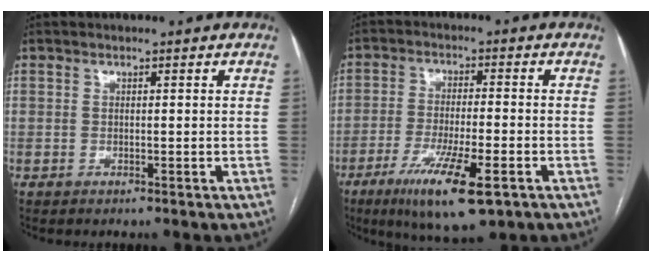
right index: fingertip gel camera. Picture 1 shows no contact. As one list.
[{"total": 12.5, "force": [-6.8, 1.9, 10.3], "torque": [-0.182, -0.029, -0.109]}]